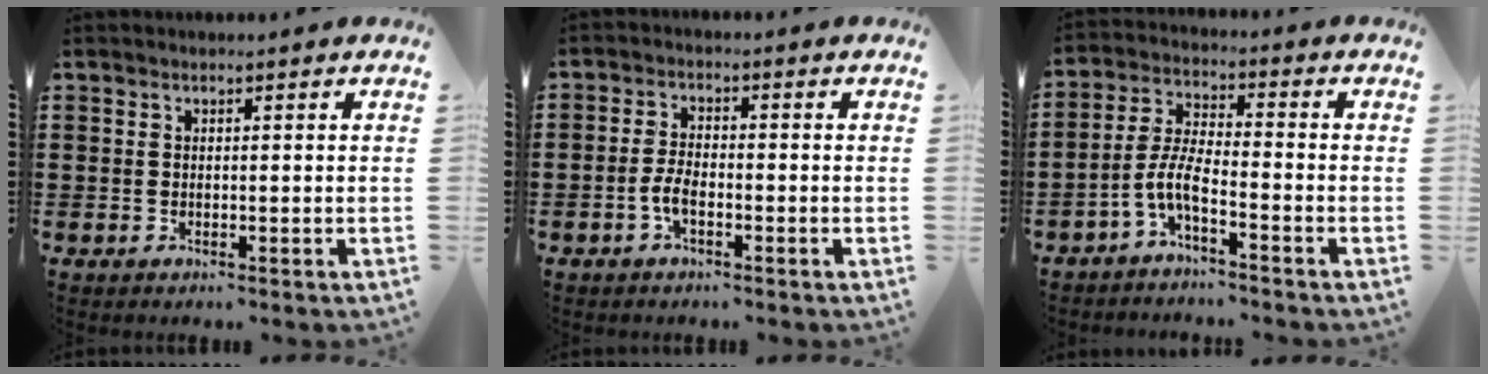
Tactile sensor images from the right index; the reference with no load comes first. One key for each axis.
{"total": 3.4, "fx": -1.4, "fy": 1.3, "fz": 2.7, "tx": -0.070, "ty": -0.003, "tz": -0.032}
{"total": 5.6, "fx": -3.5, "fy": 0.9, "fz": 4.3, "tx": -0.112, "ty": -0.012, "tz": -0.075}